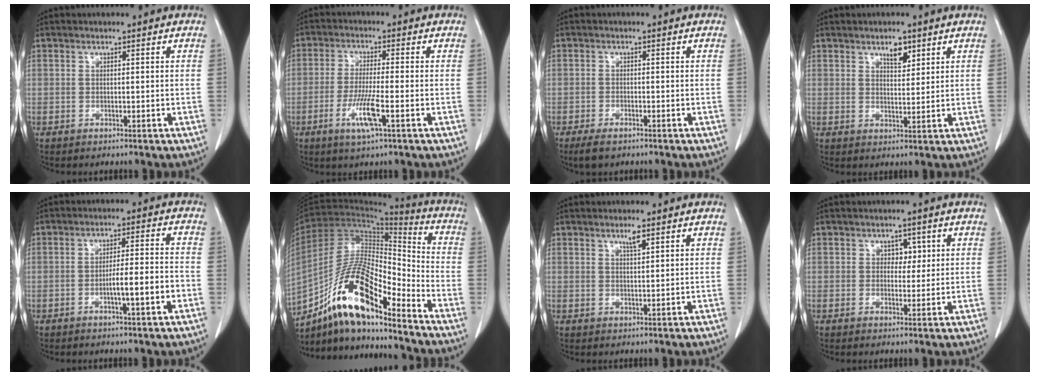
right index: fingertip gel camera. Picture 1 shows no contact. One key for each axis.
{"total": 6.5, "fx": -2.6, "fy": 0.2, "fz": 6.0, "tx": -0.119, "ty": -0.014, "tz": -0.049}
{"total": 3.1, "fx": -2.3, "fy": 1.1, "fz": 1.9, "tx": -0.039, "ty": -0.006, "tz": -0.036}
{"total": 3.2, "fx": 2.1, "fy": 1.4, "fz": 2.1, "tx": -0.032, "ty": -0.003, "tz": 0.036}
{"total": 6.3, "fx": -2.3, "fy": 0.1, "fz": 5.8, "tx": -0.093, "ty": 0.006, "tz": -0.035}
{"total": 17.9, "fx": -12.3, "fy": 3.6, "fz": 12.5, "tx": -0.235, "ty": 0.007, "tz": -0.220}
{"total": 1.8, "fx": 1.2, "fy": 0.0, "fz": 1.3, "tx": -0.026, "ty": -0.002, "tz": 0.022}
{"total": 1.9, "fx": 0.7, "fy": 1.4, "fz": 1.1, "tx": -0.007, "ty": -0.001, "tz": 0.007}